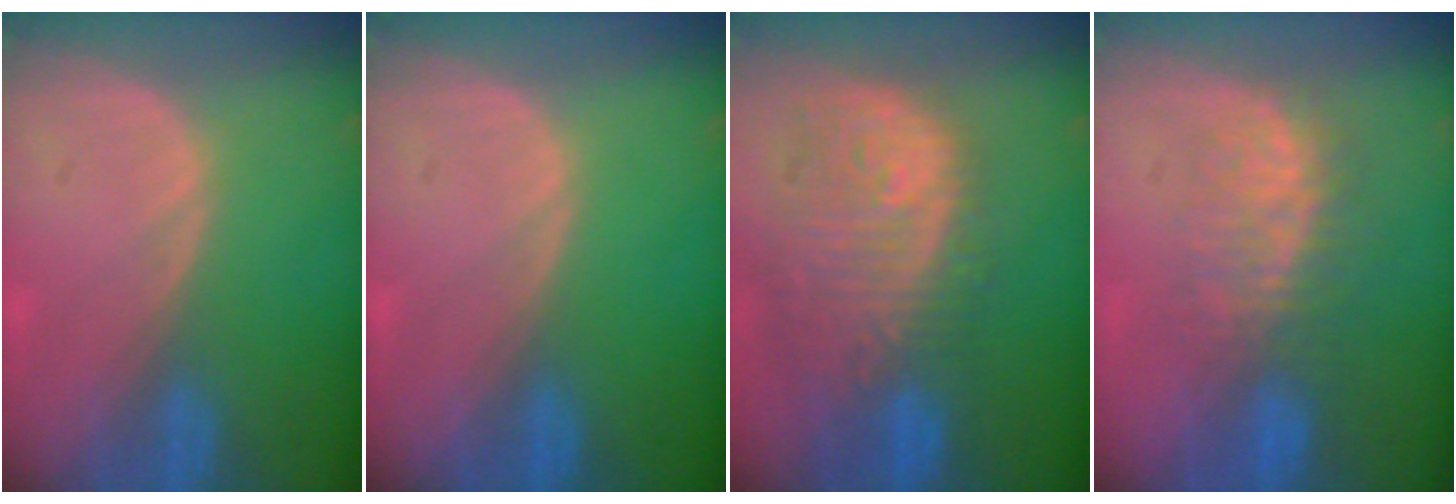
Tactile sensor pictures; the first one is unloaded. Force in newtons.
{"total": 0.0}
{"total": 12.2, "press": 10.9, "slide": 5.6}
{"total": 7.6, "press": 7.4, "slide": 1.9}